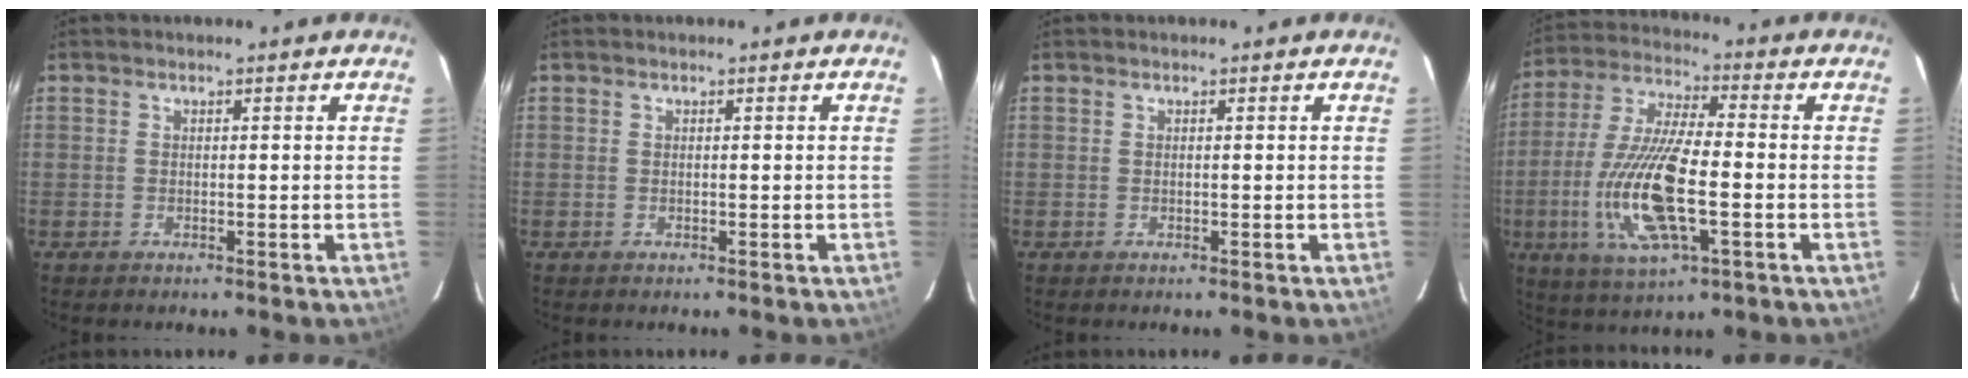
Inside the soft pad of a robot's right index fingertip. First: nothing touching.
{"total": 0.0}
{"total": 0.0}
{"total": 17.1, "force": [-4.1, 5.2, 15.8], "torque": [-0.333, -0.012, -0.078]}